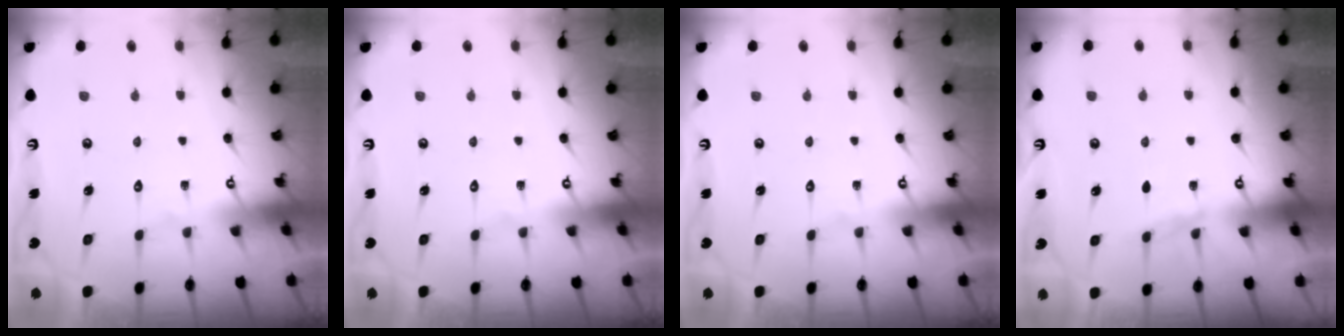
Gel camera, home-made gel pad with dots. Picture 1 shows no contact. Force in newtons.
{"total": 0.0}
{"total": 0.0}
{"total": 2.1, "press": 2.0, "slide": 0.3}